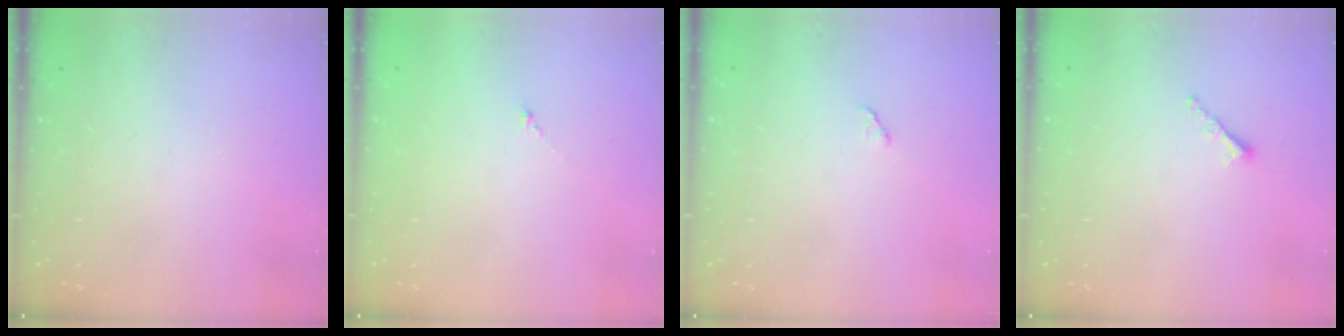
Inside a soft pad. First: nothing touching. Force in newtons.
{"total": 0.0}
{"total": 2.1, "press": 2.1, "slide": 0.3}
{"total": 1.0, "press": 0.9, "slide": 0.4}